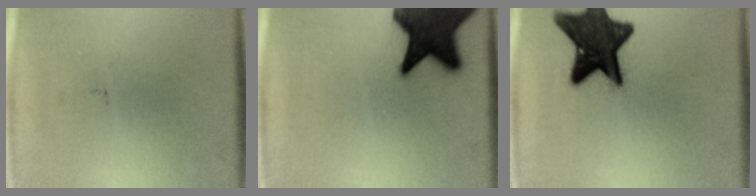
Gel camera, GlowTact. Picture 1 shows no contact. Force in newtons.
{"total": 16.2}
{"total": 15.5}